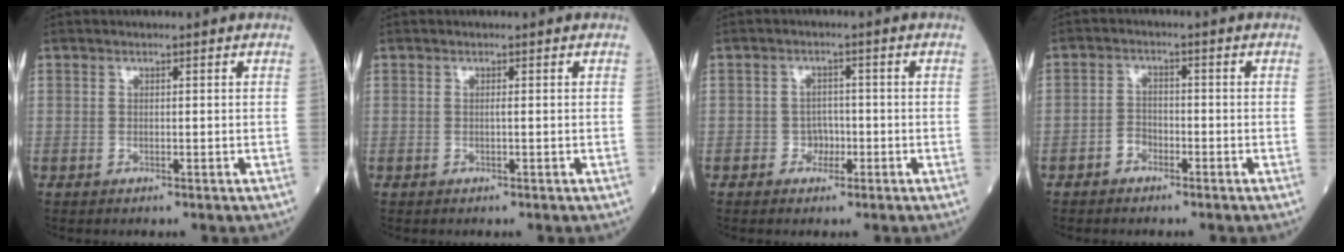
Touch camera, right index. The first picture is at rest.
{"total": 0.0}
{"total": 2.4, "force": [-1.1, 2.0, 0.9], "torque": [-0.006, 0.010, -0.019]}
{"total": 2.4, "force": [-1.6, 1.6, 0.9], "torque": [-0.013, 0.008, -0.032]}